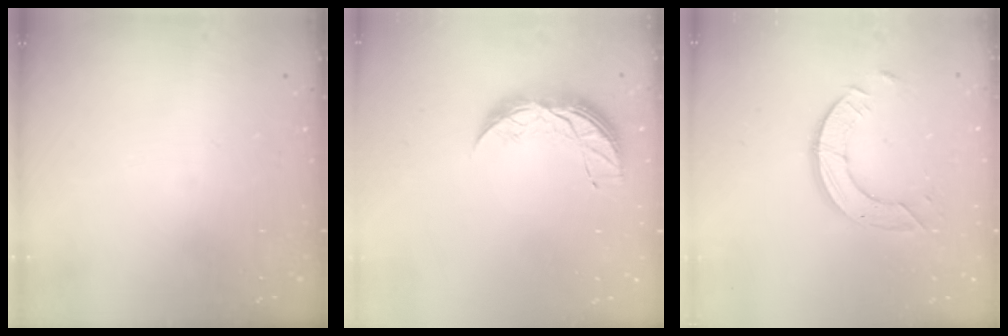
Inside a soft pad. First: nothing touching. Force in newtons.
{"total": 8.4, "press": 8.4, "slide": 0.4}
{"total": 6.9, "press": 6.9, "slide": 0.6}